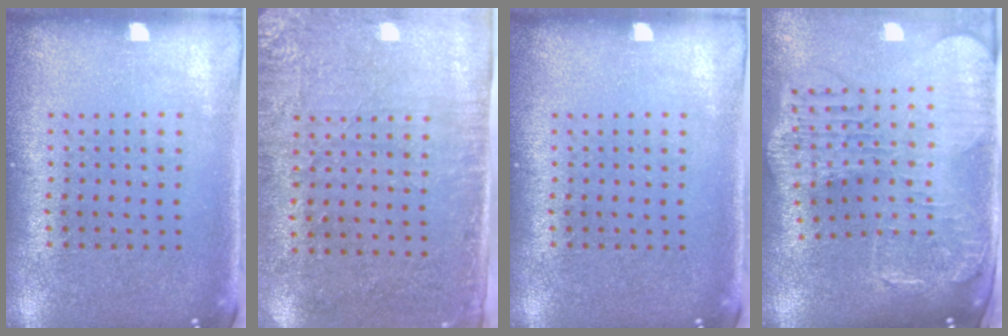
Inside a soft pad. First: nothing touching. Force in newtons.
{"total": 2.9, "press": 2.4, "slide": 1.6}
{"total": 0.0}
{"total": 2.8, "press": 2.4, "slide": 1.4}